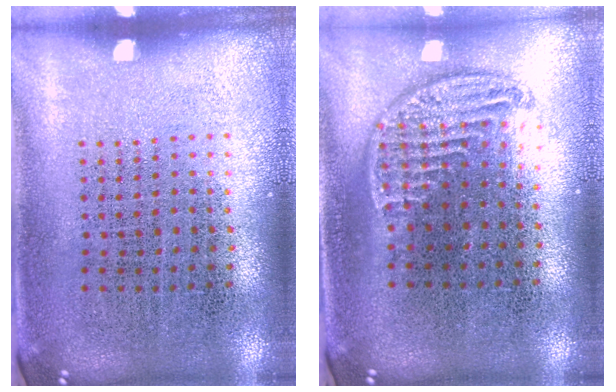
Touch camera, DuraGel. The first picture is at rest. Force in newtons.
{"total": 1.2, "press": 1.1, "slide": 0.5}